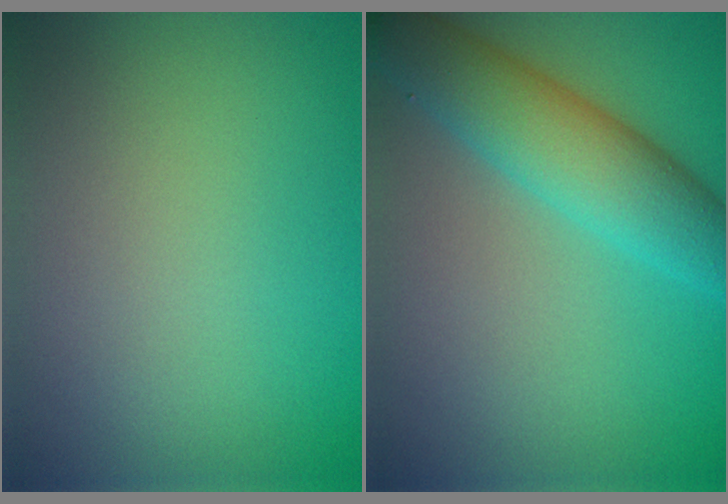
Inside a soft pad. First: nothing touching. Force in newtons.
{"total": 6.2, "press": 6.2, "slide": 0.1}